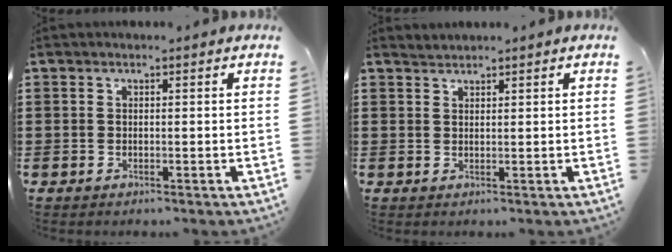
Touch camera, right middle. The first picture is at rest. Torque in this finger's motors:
{"motor_torque": [-0.56, -0.18, -0.02, -0.02]}